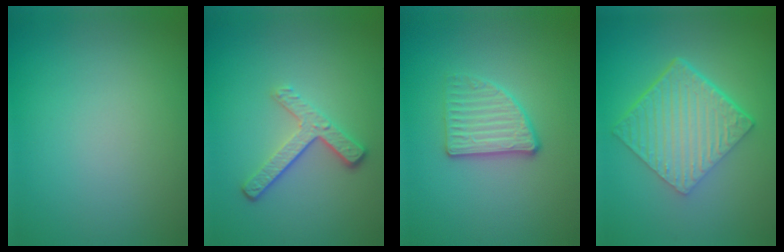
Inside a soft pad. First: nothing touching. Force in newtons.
{"total": 3.4, "press": 2.6, "slide": 2.3}
{"total": 2.7, "press": 2.6, "slide": 0.8}
{"total": 6.7, "press": 4.7, "slide": 4.8}